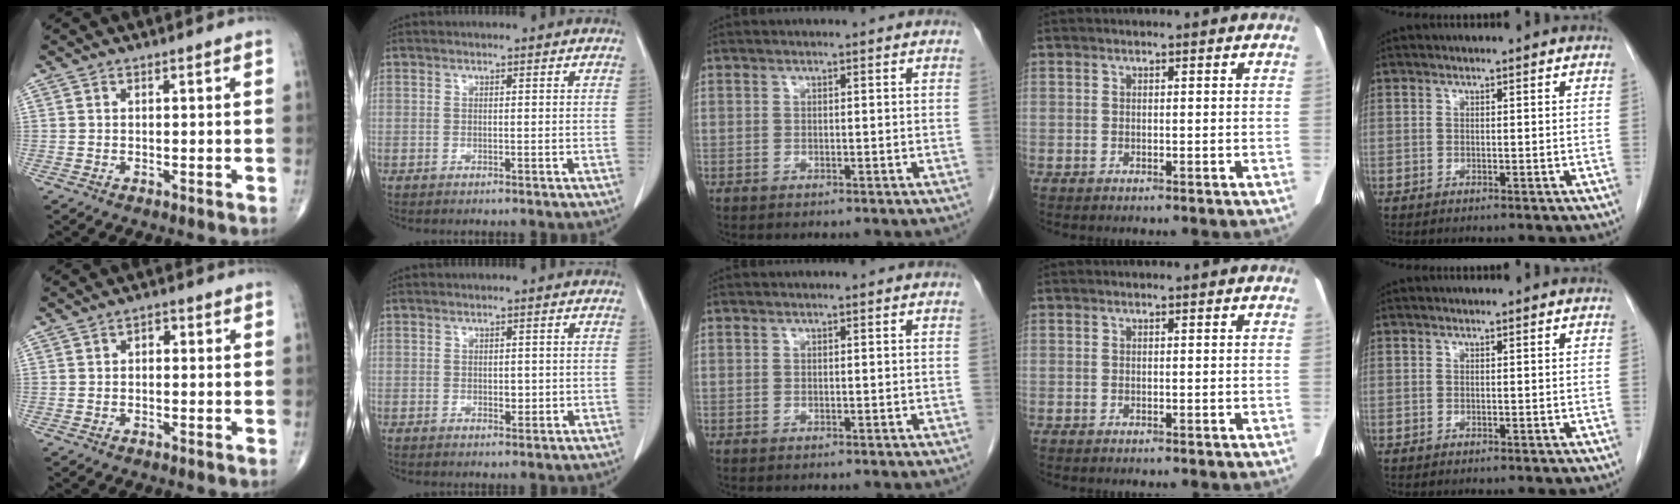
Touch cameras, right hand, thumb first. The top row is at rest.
{"thumb": {"total": 1.8, "force": [0.2, 1.2, 1.3], "torque": [-0.012, 0.009, -0.001]}, "index": {"total": 1.8, "force": [-0.1, 1.1, 1.4], "torque": [-0.018, -0.001, 0.002]}}